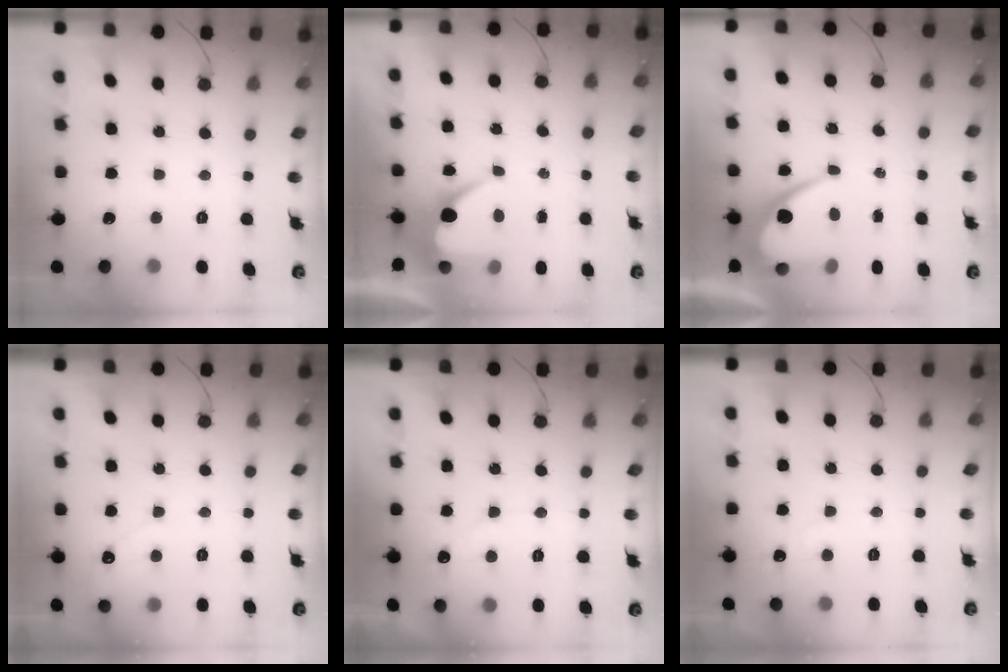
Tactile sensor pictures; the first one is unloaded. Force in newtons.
{"total": 6.3, "press": 6.3, "slide": 0.3}
{"total": 10.3, "press": 10.2, "slide": 0.6}
{"total": 2.2, "press": 2.2, "slide": 0.2}
{"total": 3.0, "press": 3.0, "slide": 0.1}
{"total": 2.2, "press": 2.2, "slide": 0.0}